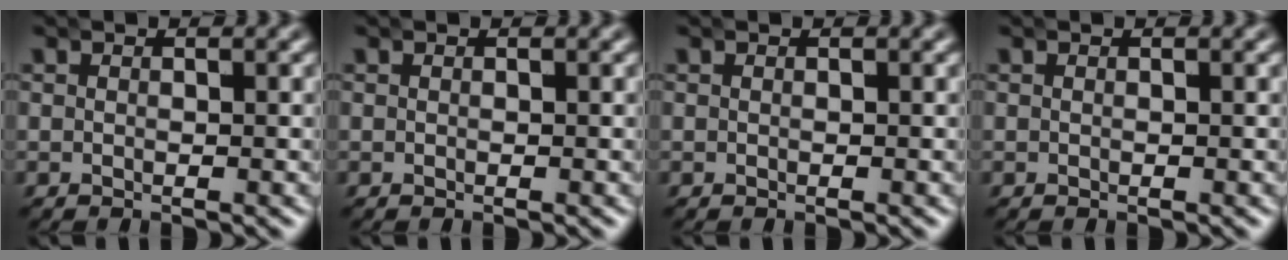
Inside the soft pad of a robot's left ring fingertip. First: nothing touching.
{"total": 0.0}
{"total": 0.0}
{"total": 0.0}